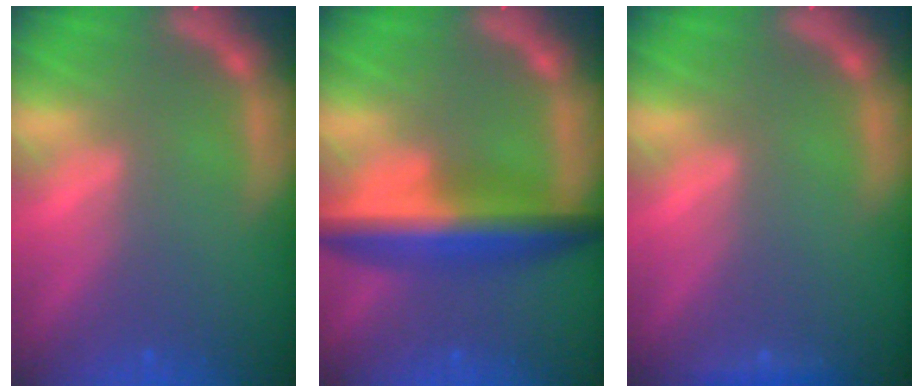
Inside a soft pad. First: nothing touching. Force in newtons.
{"total": 7.5}
{"total": 0.9}